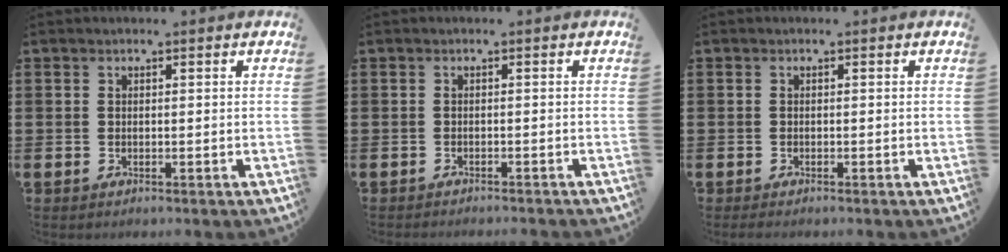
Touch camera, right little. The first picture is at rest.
{"total": 0.7, "force": [-0.7, -0.2, -0.1], "torque": [0.002, -0.001, -0.014]}
{"total": 0.0}